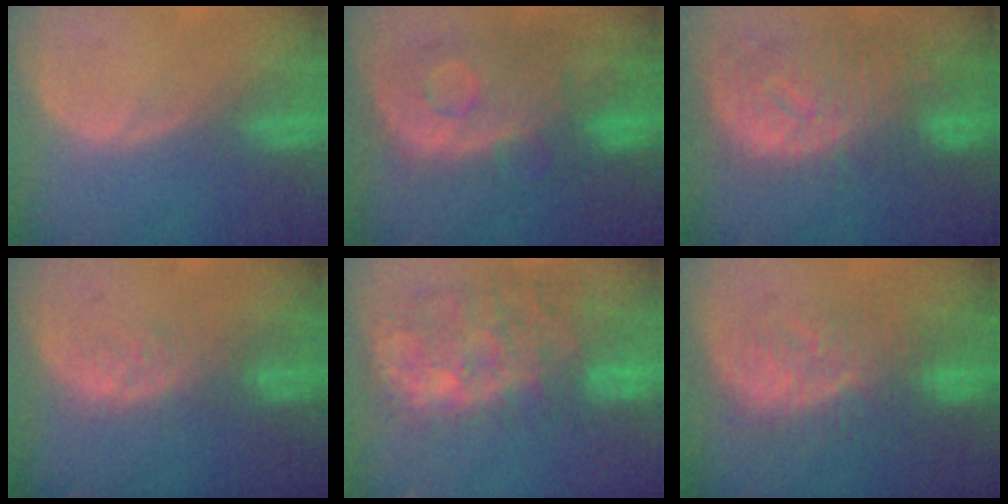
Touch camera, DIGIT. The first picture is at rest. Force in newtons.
{"total": 10.7, "press": 9.5, "slide": 4.8}
{"total": 11.0, "press": 9.6, "slide": 5.4}
{"total": 2.8, "press": 2.8, "slide": 0.3}
{"total": 11.3, "press": 10.5, "slide": 4.1}
{"total": 8.0, "press": 7.8, "slide": 1.5}